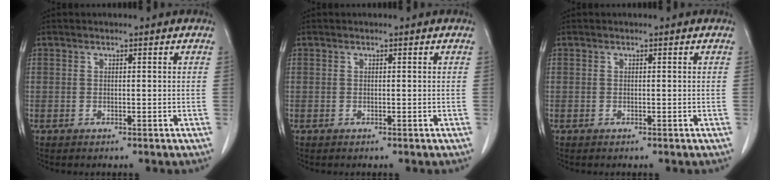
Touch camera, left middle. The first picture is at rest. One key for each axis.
{"total": 0.0}
{"total": 0.0}